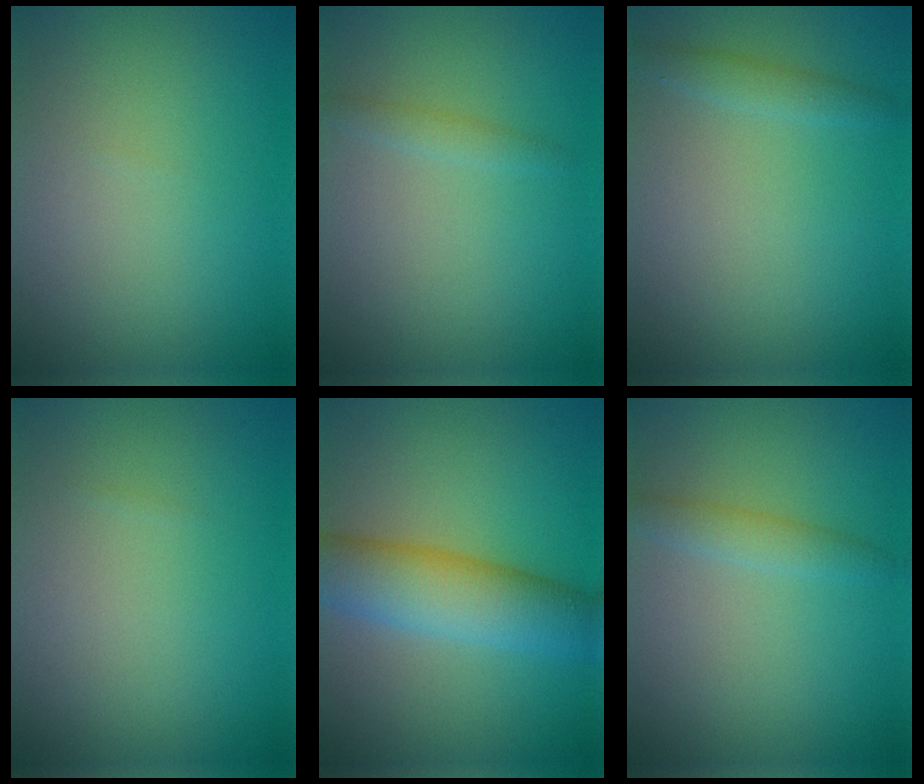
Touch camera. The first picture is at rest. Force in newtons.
{"total": 1.2, "press": 1.2, "slide": 0.1}
{"total": 1.4, "press": 1.4, "slide": 0.0}
{"total": 0.0}
{"total": 7.1, "press": 7.1, "slide": 0.2}
{"total": 1.9, "press": 1.9, "slide": 0.1}